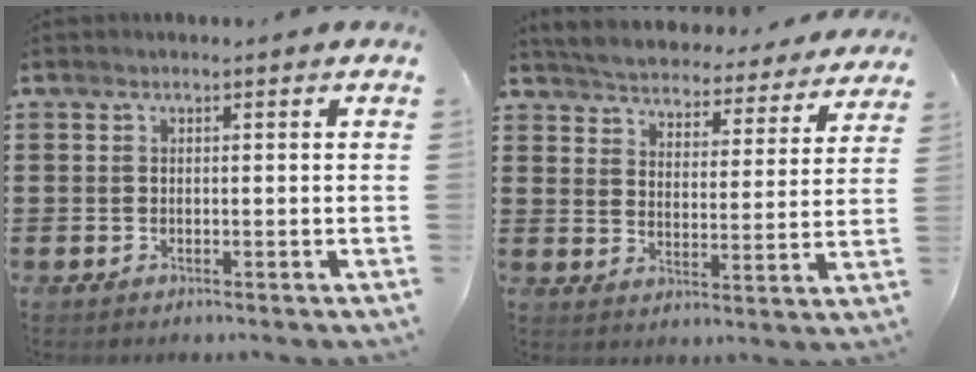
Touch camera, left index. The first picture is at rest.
{"total": 4.5, "force": [4.5, -0.1, -0.2], "torque": [-0.026, -0.040, 0.073]}